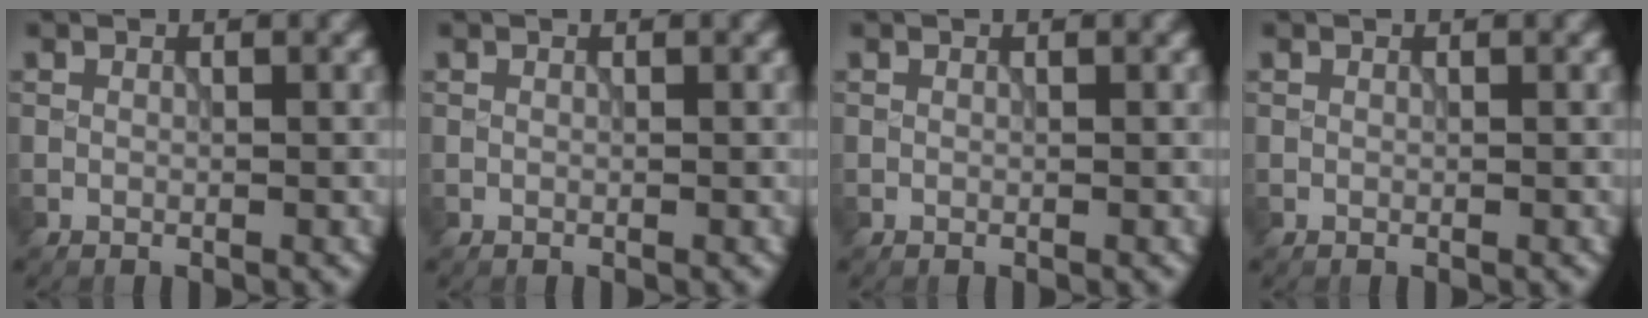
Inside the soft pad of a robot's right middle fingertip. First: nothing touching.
{"total": 0.0}
{"total": 0.0}
{"total": 0.0}